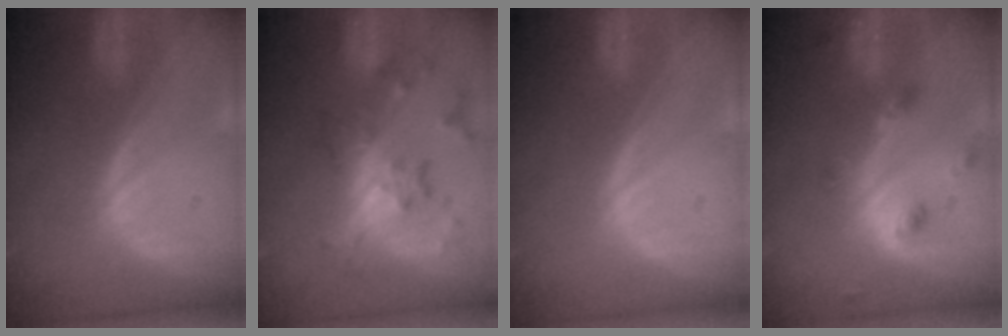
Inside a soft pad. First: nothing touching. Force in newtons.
{"total": 8.6, "press": 7.6, "slide": 4.1}
{"total": 0.0}
{"total": 4.5, "press": 4.0, "slide": 2.0}